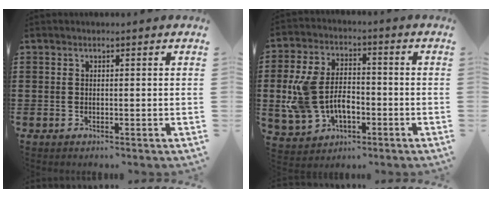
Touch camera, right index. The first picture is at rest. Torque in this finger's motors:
{"motor_torque": [1.44, -0.70, 0.75, 0.21]}